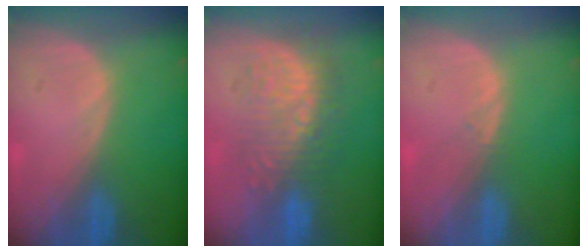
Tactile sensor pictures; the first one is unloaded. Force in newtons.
{"total": 8.9, "press": 8.6, "slide": 2.3}
{"total": 0.6, "press": 0.5, "slide": 0.4}